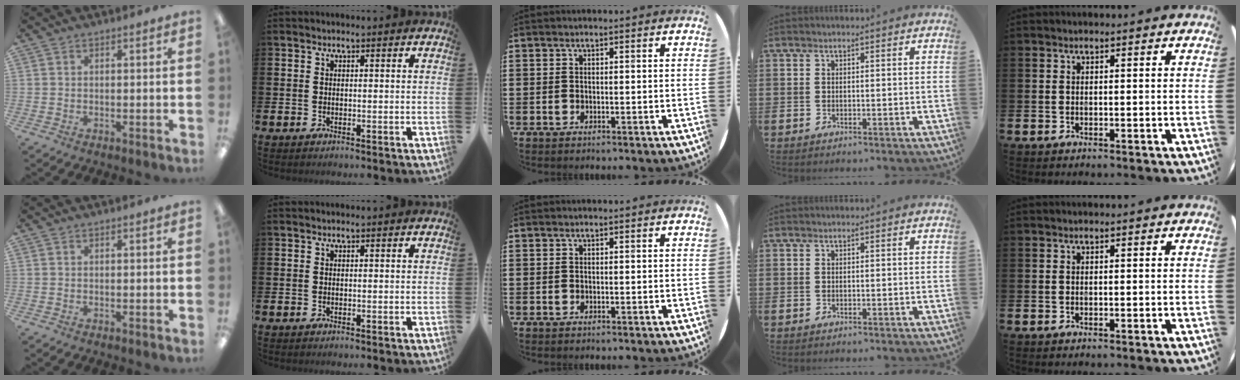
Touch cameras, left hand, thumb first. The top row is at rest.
{}